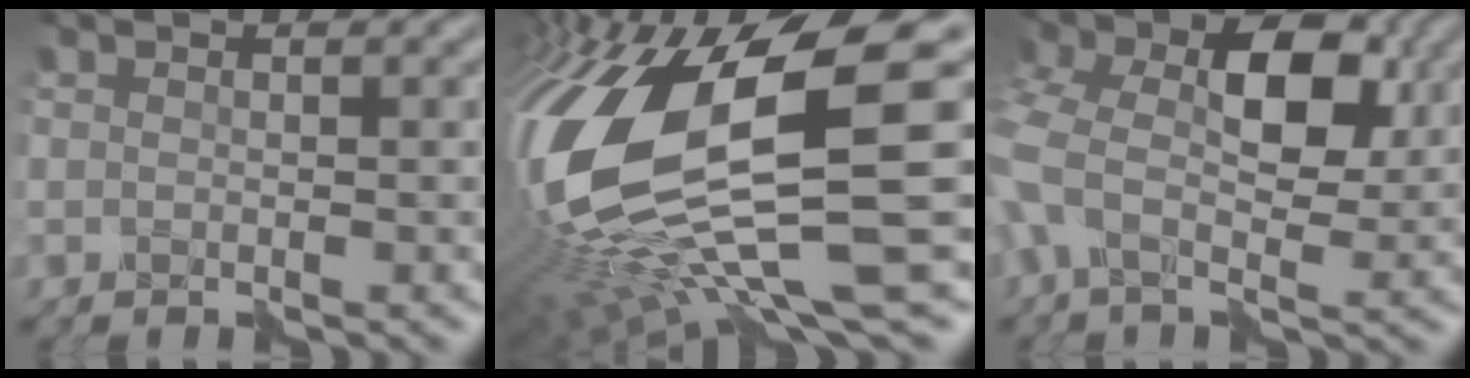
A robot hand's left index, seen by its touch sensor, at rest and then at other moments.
{"total": 17.7, "force": [1.6, 6.2, 16.5], "torque": [-0.344, -0.029, 0.046]}
{"total": 9.5, "force": [1.5, 5.7, 7.5], "torque": [-0.166, 0.006, 0.018]}